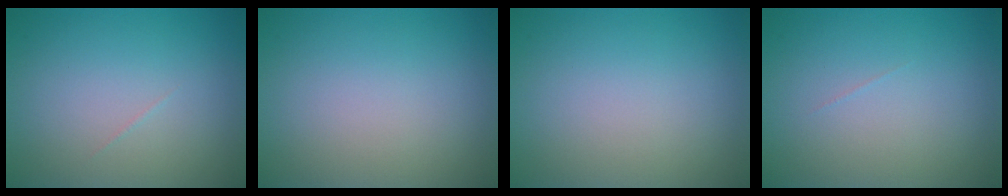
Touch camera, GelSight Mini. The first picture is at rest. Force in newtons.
{"total": 0.0}
{"total": 0.0}
{"total": 0.0}